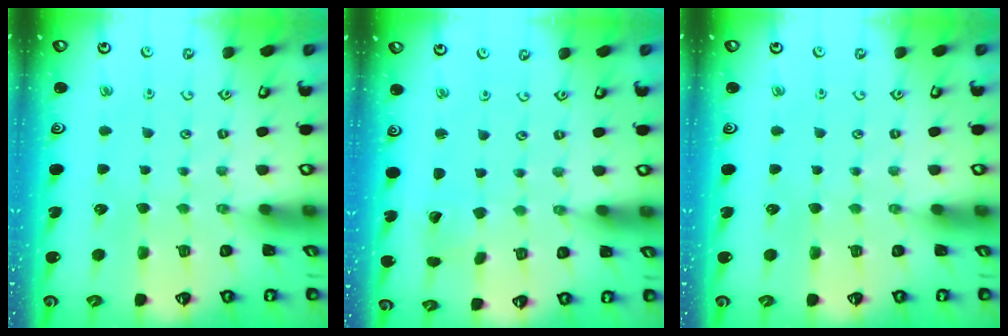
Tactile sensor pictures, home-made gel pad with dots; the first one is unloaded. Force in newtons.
{"total": 0.7, "press": 0.7, "slide": 0.1}
{"total": 0.0}